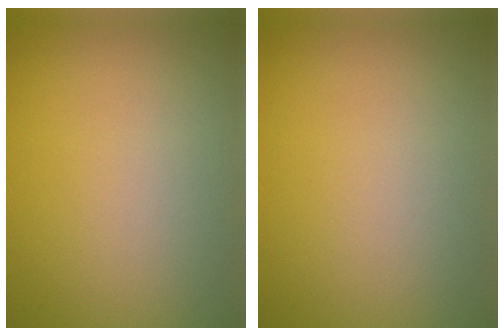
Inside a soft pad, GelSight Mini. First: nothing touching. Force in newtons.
{"total": 0.0}